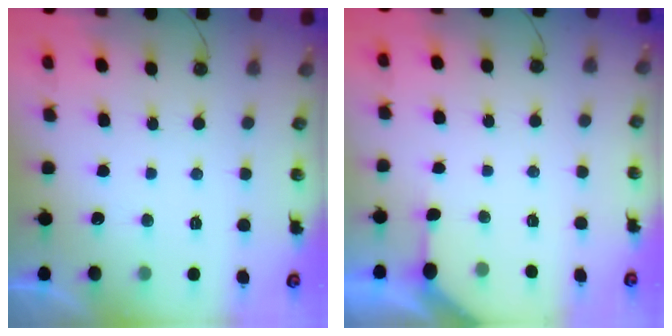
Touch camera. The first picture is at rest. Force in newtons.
{"total": 2.0, "press": 2.0, "slide": 0.2}